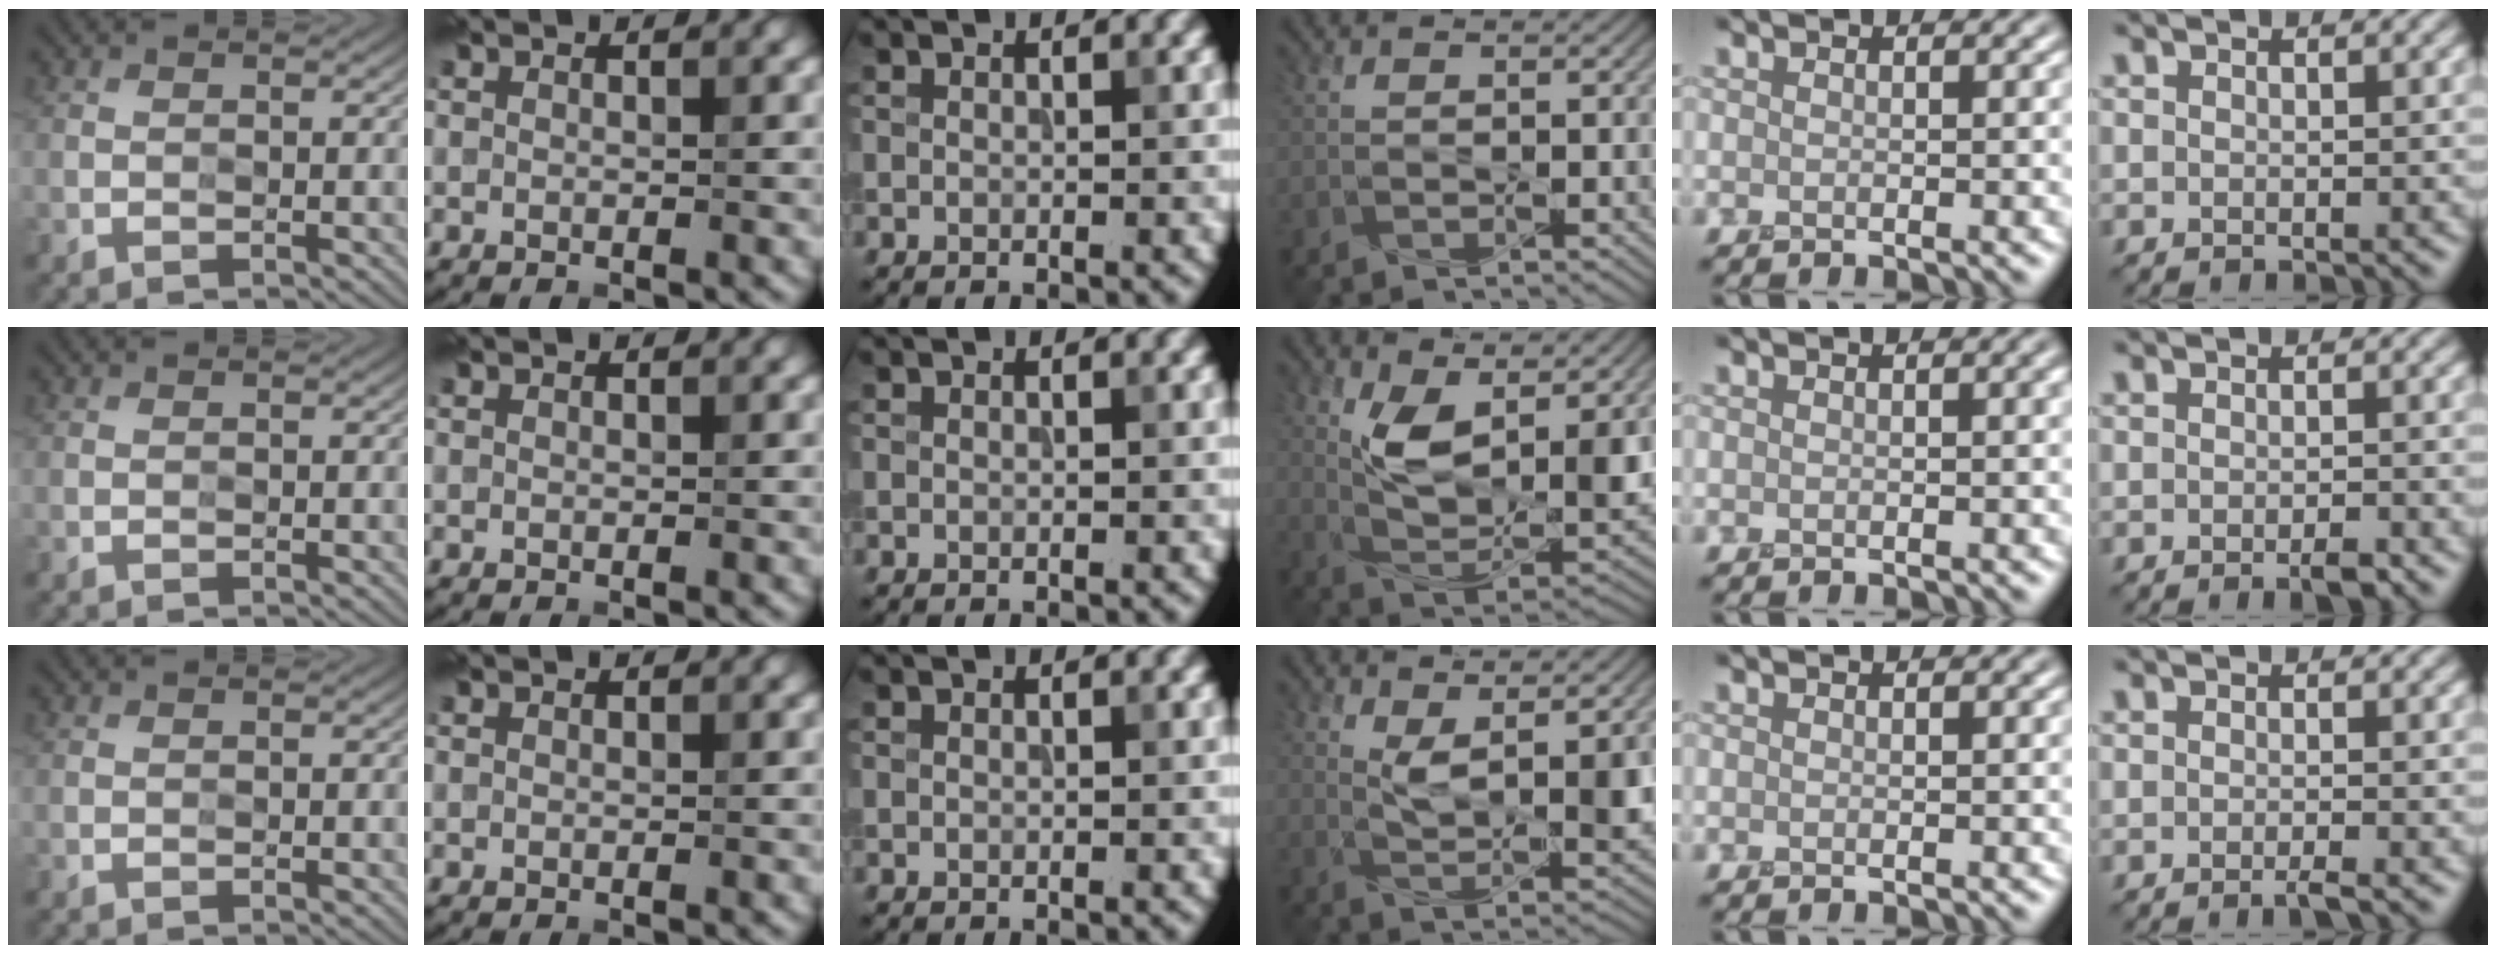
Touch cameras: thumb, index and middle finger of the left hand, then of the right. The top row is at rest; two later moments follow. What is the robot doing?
{"motion": "squeeze", "object": "stress ball aka squeeze ball"}